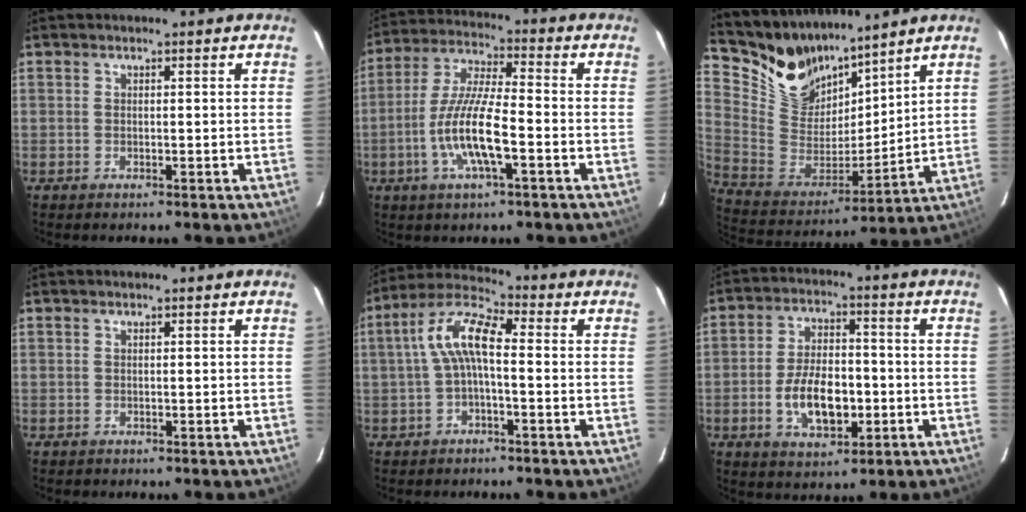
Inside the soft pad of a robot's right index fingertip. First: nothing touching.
{"total": 12.1, "force": [-4.1, 2.3, 11.1], "torque": [-0.232, -0.006, -0.079]}
{"total": 16.5, "force": [13.6, 8.1, 5.0], "torque": [-0.145, -0.005, 0.274]}
{"total": 0.0}
{"total": 8.6, "force": [-0.4, 2.9, 8.1], "torque": [-0.174, 0.025, -0.012]}
{"total": 10.7, "force": [-2.8, 5.7, 8.7], "torque": [-0.170, 0.003, -0.040]}